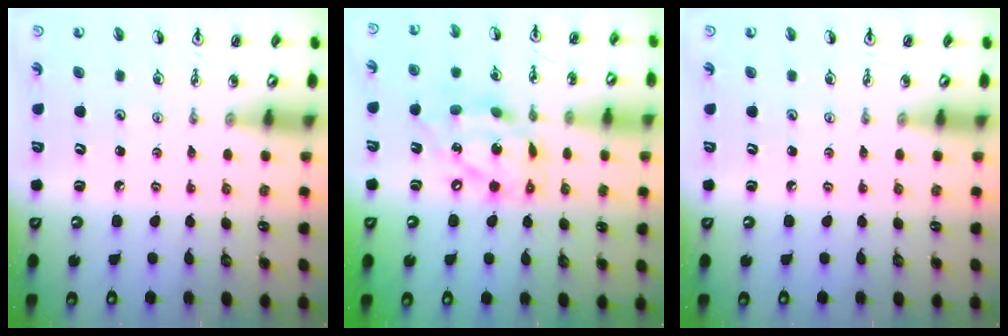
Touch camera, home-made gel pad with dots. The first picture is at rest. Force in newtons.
{"total": 14.8, "press": 14.8, "slide": 1.2}
{"total": 0.0}